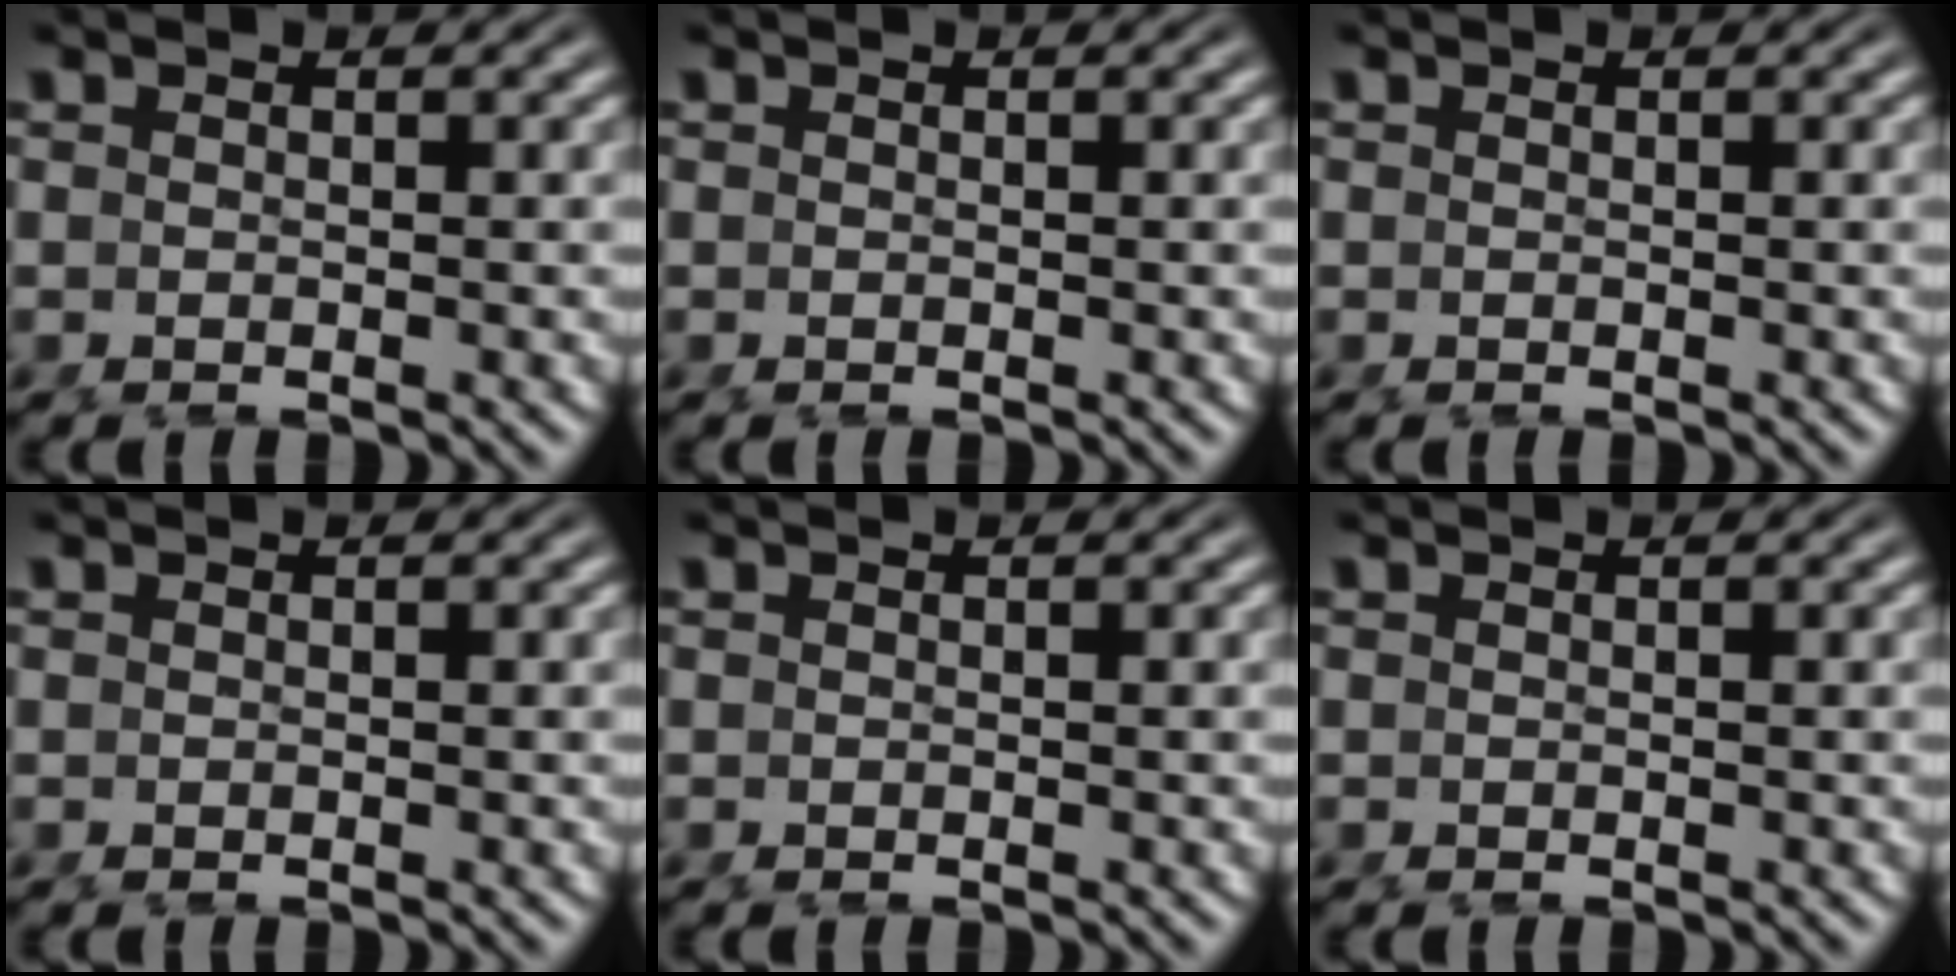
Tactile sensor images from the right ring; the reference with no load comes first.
{"total": 0.0}
{"total": 0.0}
{"total": 0.0}
{"total": 0.0}
{"total": 0.0}